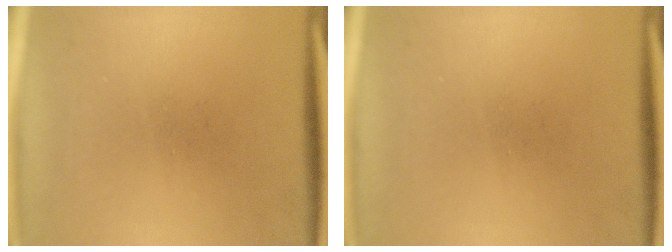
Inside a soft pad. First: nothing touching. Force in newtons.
{"total": 0.0}